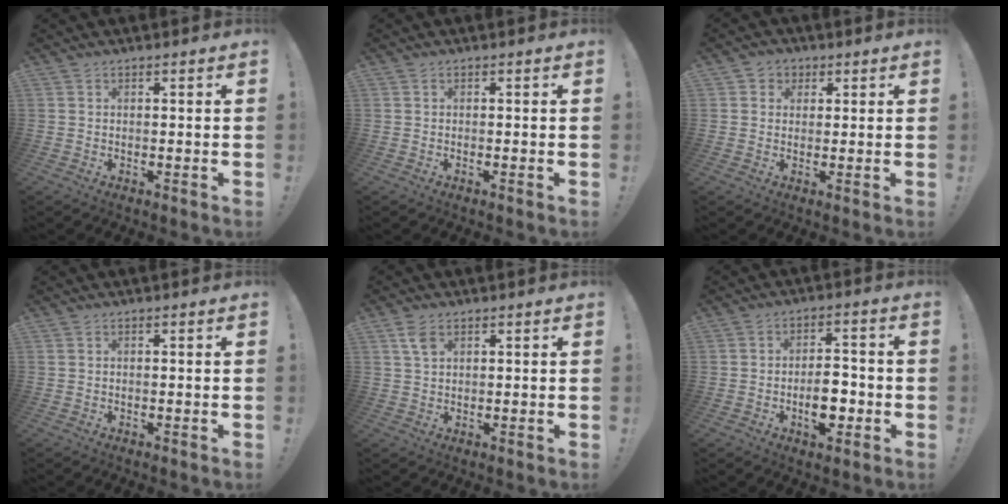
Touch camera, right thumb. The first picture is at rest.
{"total": 0.0}
{"total": 3.3, "force": [0.6, 3.2, 0.6], "torque": [-0.004, -0.002, 0.009]}
{"total": 0.0}
{"total": 4.2, "force": [2.2, 2.0, 2.9], "torque": [-0.051, -0.005, 0.039]}
{"total": 8.5, "force": [-2.5, 5.5, 6.0], "torque": [-0.093, 0.015, -0.040]}